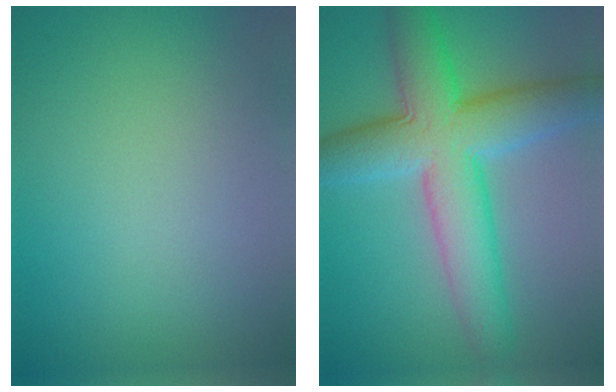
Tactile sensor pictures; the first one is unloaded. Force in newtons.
{"total": 9.6, "press": 9.6, "slide": 0.1}